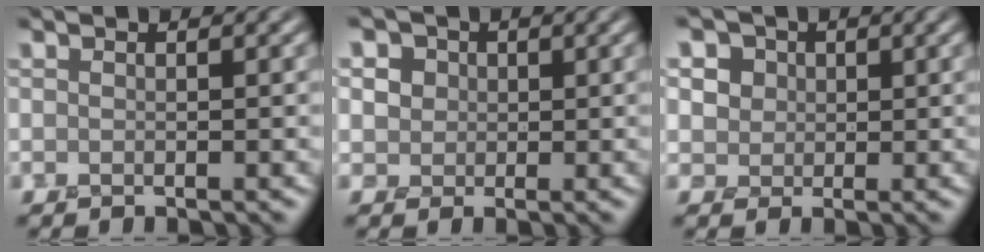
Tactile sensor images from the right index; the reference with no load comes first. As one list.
[{"total": 4.3, "force": [1.6, 3.6, 1.7], "torque": [-0.035, 0.010, 0.014]}, {"total": 5.5, "force": [2.3, 4.5, 2.2], "torque": [-0.042, 0.009, 0.023]}]